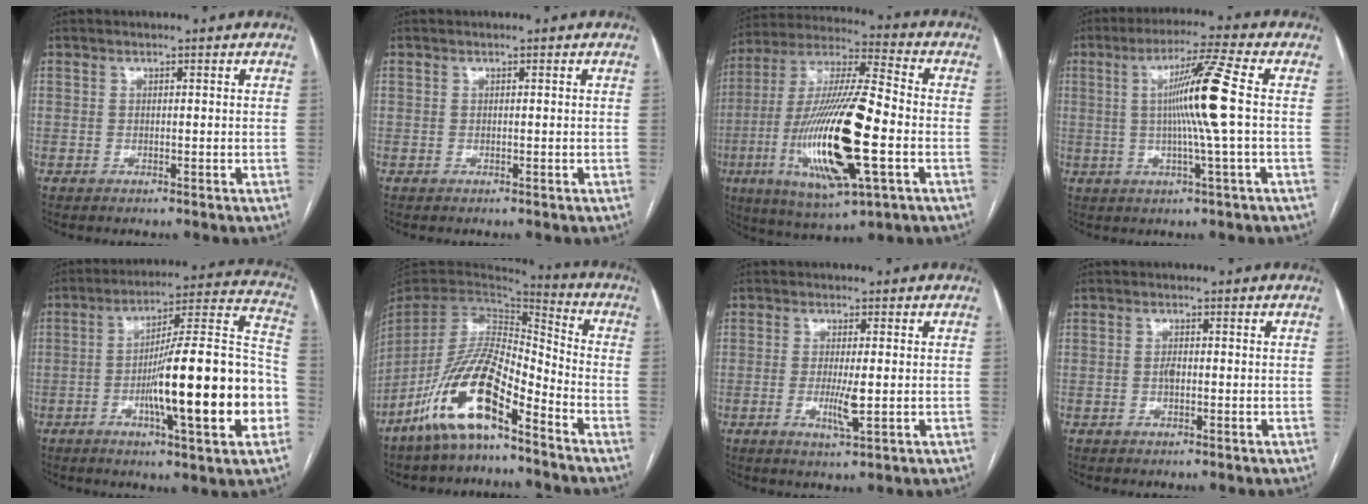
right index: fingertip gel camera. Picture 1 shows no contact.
{"total": 0.0}
{"total": 22.4, "force": [-5.5, 3.8, 21.4], "torque": [-0.453, -0.024, -0.095]}
{"total": 10.3, "force": [0.5, -1.9, 10.1], "torque": [-0.181, 0.000, 0.010]}
{"total": 22.0, "force": [-5.5, 2.1, 21.2], "torque": [-0.285, 0.014, -0.080]}
{"total": 14.9, "force": [-9.5, 3.4, 10.9], "torque": [-0.220, -0.002, -0.180]}
{"total": 4.2, "force": [-0.6, 0.5, 4.1], "torque": [-0.082, -0.008, -0.009]}
{"total": 1.4, "force": [-0.2, 0.6, 1.2], "torque": [-0.023, 0.002, -0.003]}